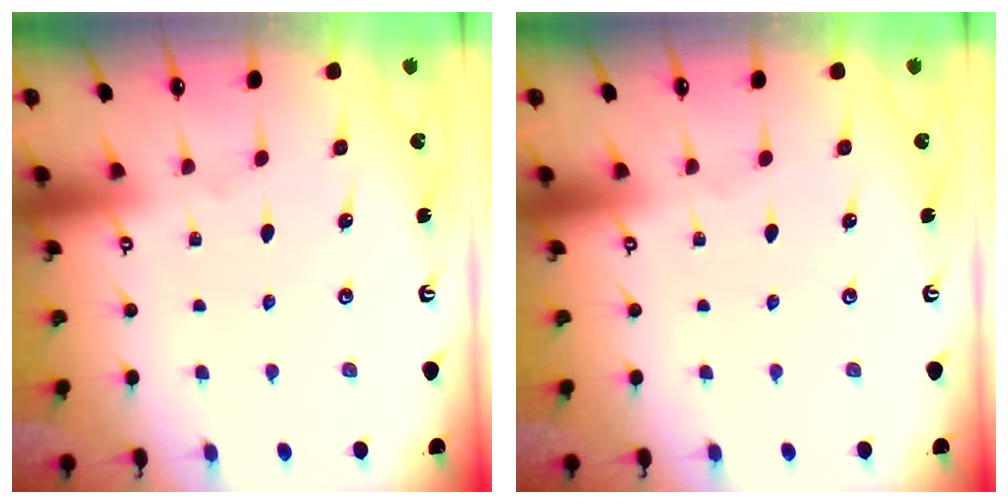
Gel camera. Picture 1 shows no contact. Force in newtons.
{"total": 0.0}